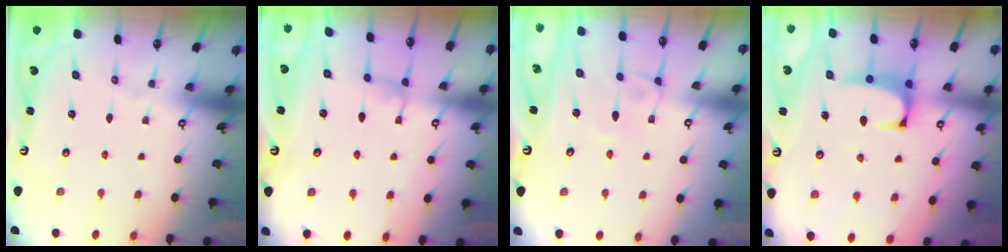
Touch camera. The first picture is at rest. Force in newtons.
{"total": 0.8, "press": 0.0, "slide": 0.8}
{"total": 2.6, "press": 2.6, "slide": 0.3}
{"total": 1.2, "press": 1.1, "slide": 0.5}